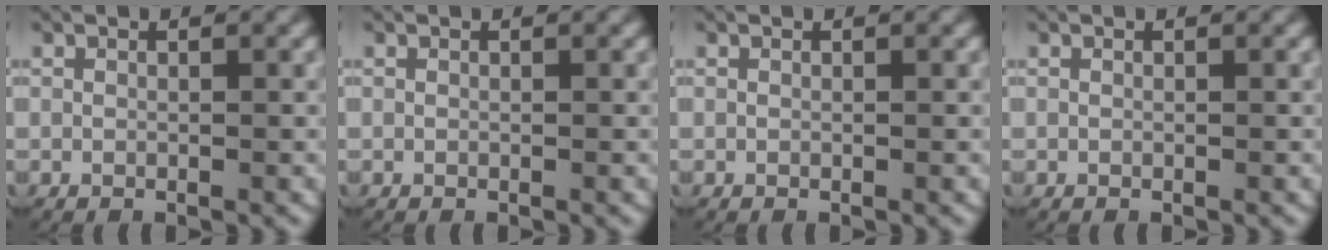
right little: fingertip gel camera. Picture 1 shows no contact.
{"total": 0.0}
{"total": 0.0}
{"total": 0.0}